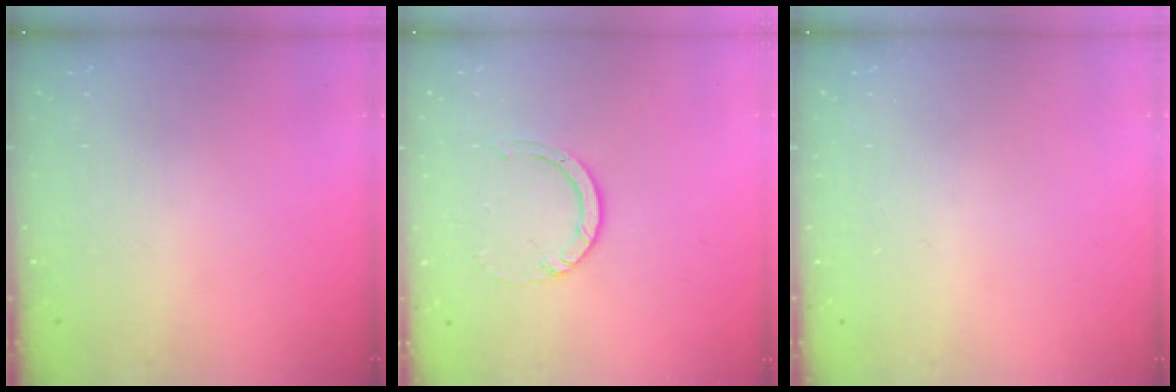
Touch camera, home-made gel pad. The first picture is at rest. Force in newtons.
{"total": 5.1, "press": 5.1, "slide": 0.3}
{"total": 0.0}